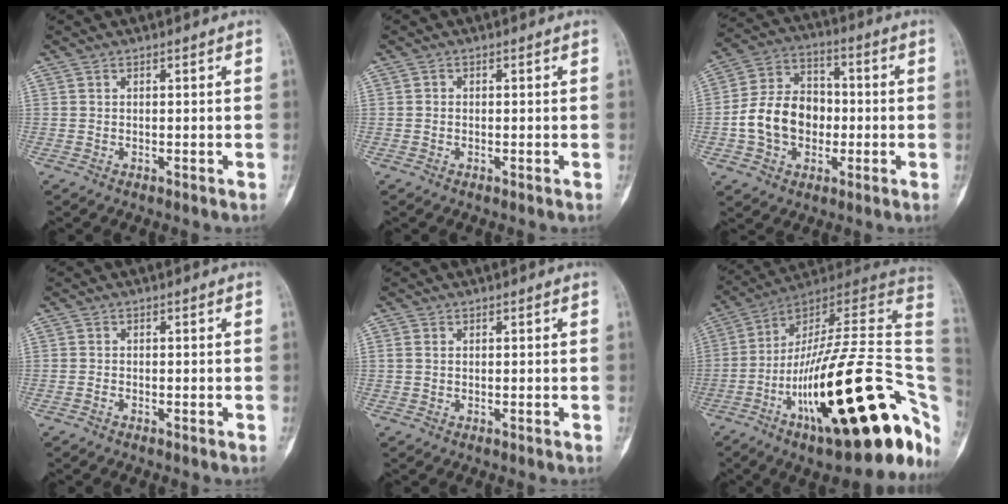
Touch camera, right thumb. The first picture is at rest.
{"total": 0.5, "force": [-0.2, 0.4, 0.2], "torque": [0.001, 0.002, -0.008]}
{"total": 13.6, "force": [-2.1, 10.4, 8.5], "torque": [-0.122, 0.039, -0.041]}
{"total": 0.7, "force": [-0.6, 0.3, 0.3], "torque": [-0.006, 0.008, -0.012]}
{"total": 0.9, "force": [0.0, 0.7, 0.6], "torque": [-0.009, 0.002, -0.001]}
{"total": 35.0, "force": [-9.5, 10.5, 32.0], "torque": [-0.403, 0.066, -0.149]}